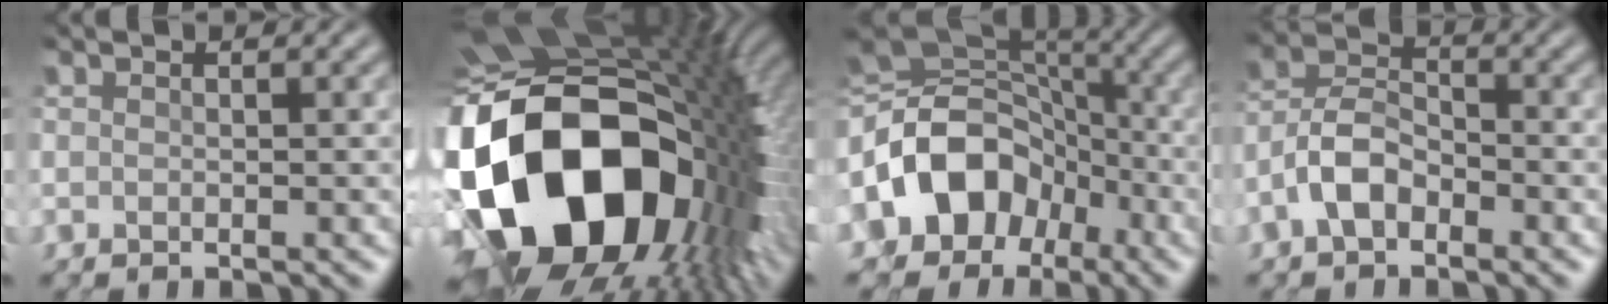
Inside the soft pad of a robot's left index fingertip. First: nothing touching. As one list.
[{"total": 20.8, "force": [-4.8, 13.9, 14.7], "torque": [-0.315, -0.058, -0.061]}, {"total": 10.7, "force": [-3.1, 8.0, 6.4], "torque": [-0.119, 0.011, -0.061]}, {"total": 4.0, "force": [-2.2, 2.0, 2.7], "torque": [-0.061, 0.014, -0.049]}]